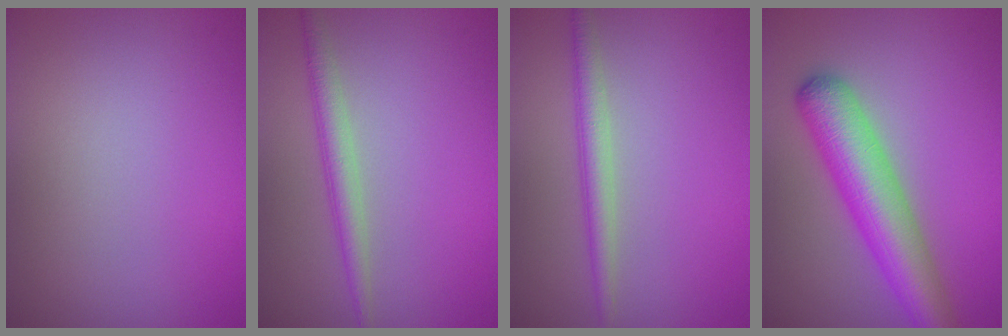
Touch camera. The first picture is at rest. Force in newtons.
{"total": 2.5, "press": 2.5, "slide": 0.1}
{"total": 2.4, "press": 2.4, "slide": 0.0}
{"total": 7.1, "press": 7.1, "slide": 0.2}